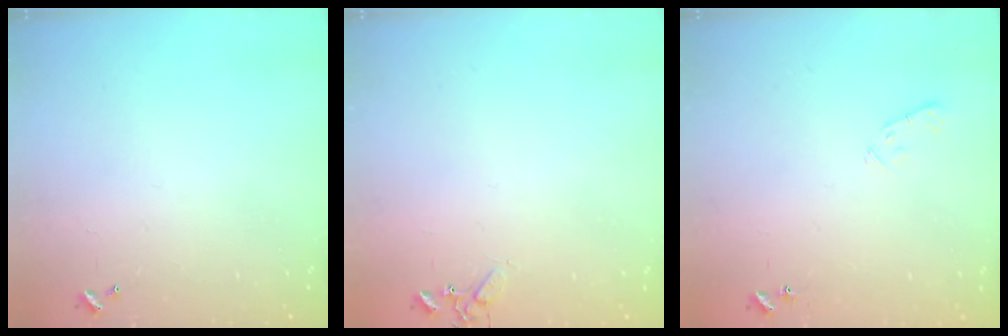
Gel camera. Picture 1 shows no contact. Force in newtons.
{"total": 4.7, "press": 4.6, "slide": 0.6}
{"total": 4.5, "press": 4.5, "slide": 0.4}